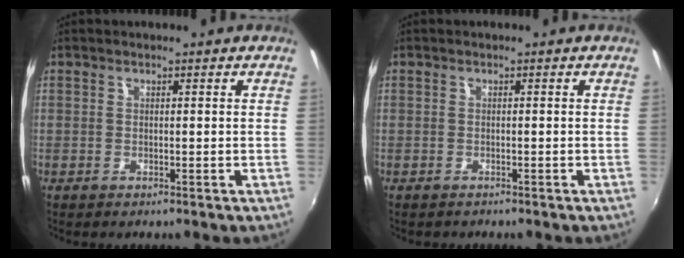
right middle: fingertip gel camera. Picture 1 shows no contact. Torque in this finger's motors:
{"motor_torque": [-0.52, 0.24, 0.01, -0.01]}